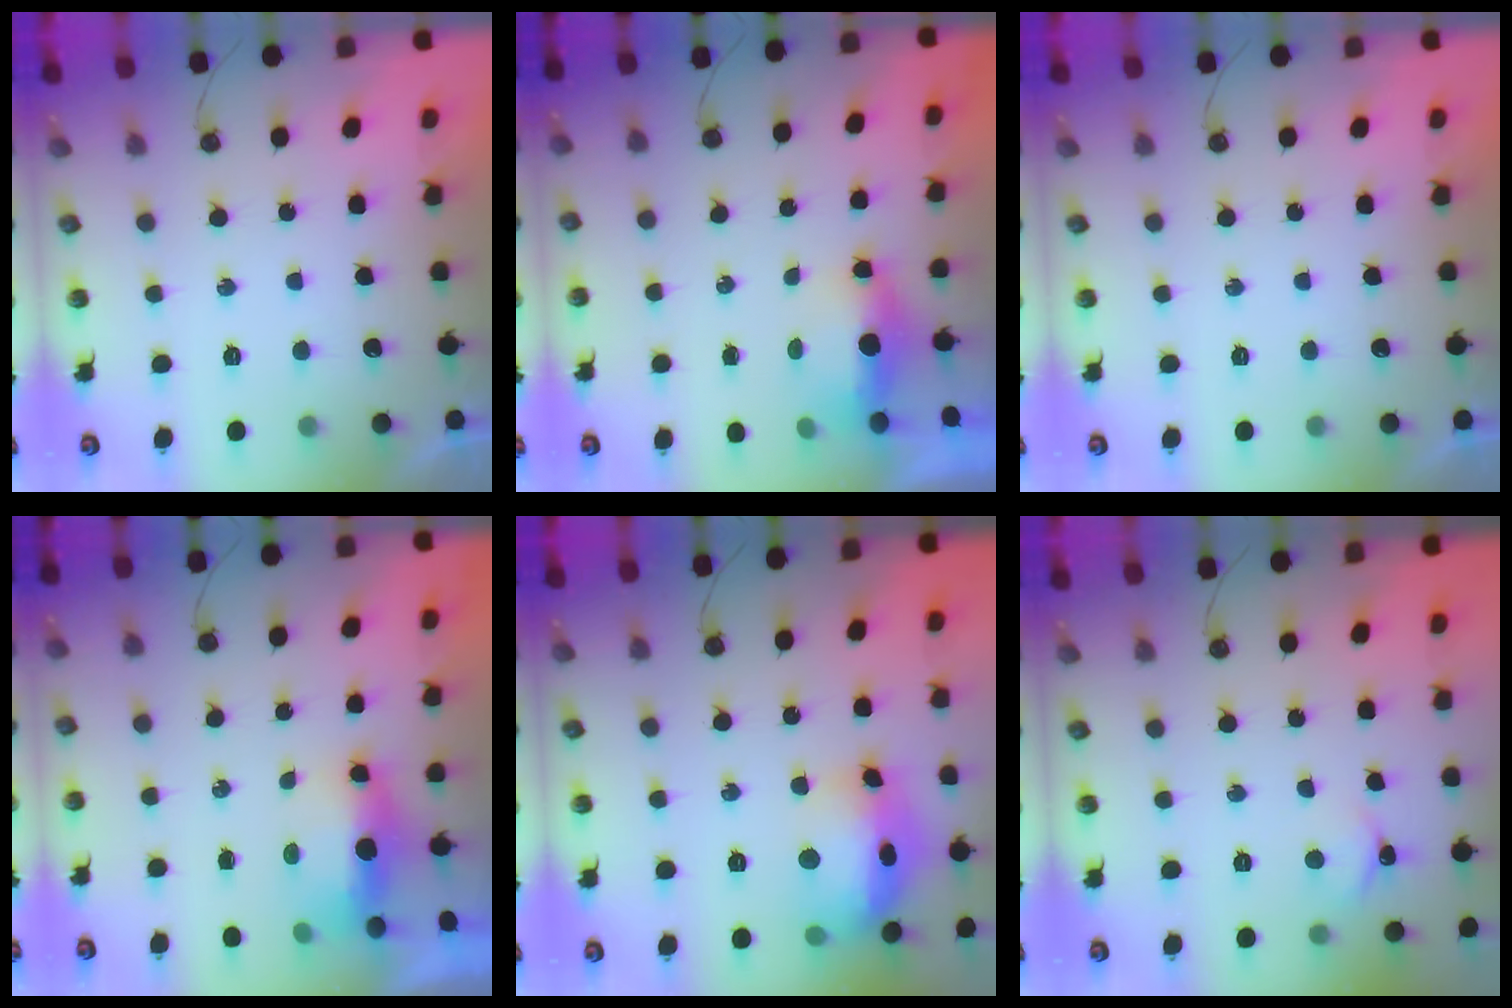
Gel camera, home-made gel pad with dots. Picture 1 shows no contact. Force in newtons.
{"total": 5.1, "press": 4.8, "slide": 1.6}
{"total": 0.0}
{"total": 6.3, "press": 6.2, "slide": 1.2}
{"total": 16.7, "press": 16.5, "slide": 2.0}
{"total": 3.1, "press": 3.0, "slide": 0.3}